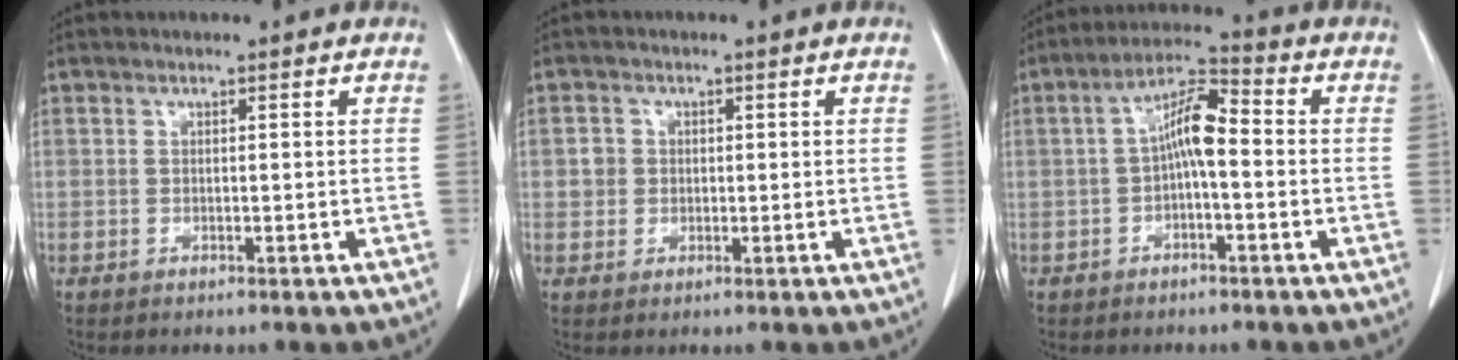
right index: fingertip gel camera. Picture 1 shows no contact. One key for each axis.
{"total": 2.3, "fx": 0.1, "fy": 2.2, "fz": 0.5, "tx": -0.004, "ty": 0.009, "tz": 0.003}
{"total": 7.0, "fx": -0.4, "fy": 1.9, "fz": 6.7, "tx": -0.125, "ty": 0.026, "tz": -0.011}